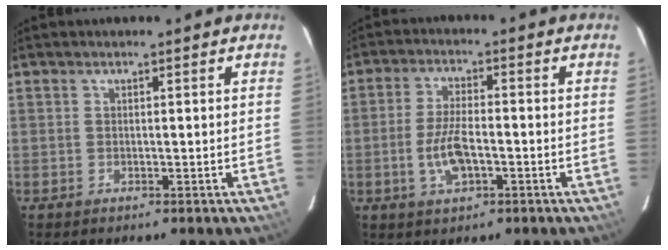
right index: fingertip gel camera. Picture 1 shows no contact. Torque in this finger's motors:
{"motor_torque": [0.12, -0.02, 0.12, 0.11]}